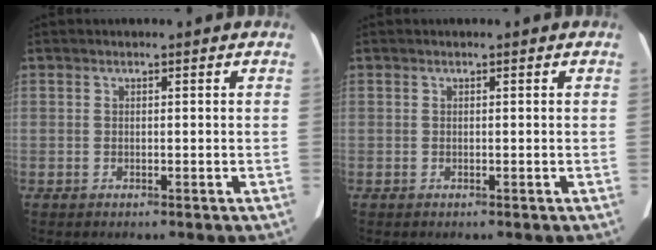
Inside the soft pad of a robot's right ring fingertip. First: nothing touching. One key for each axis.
{"total": 0.0}